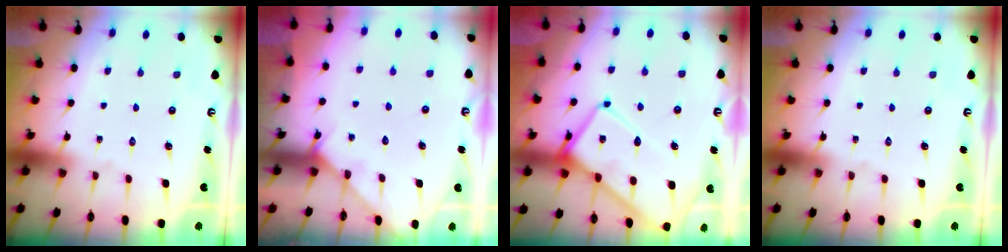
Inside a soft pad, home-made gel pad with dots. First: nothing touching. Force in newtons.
{"total": 2.8, "press": 2.7, "slide": 0.4}
{"total": 14.4, "press": 14.3, "slide": 1.8}
{"total": 0.0}